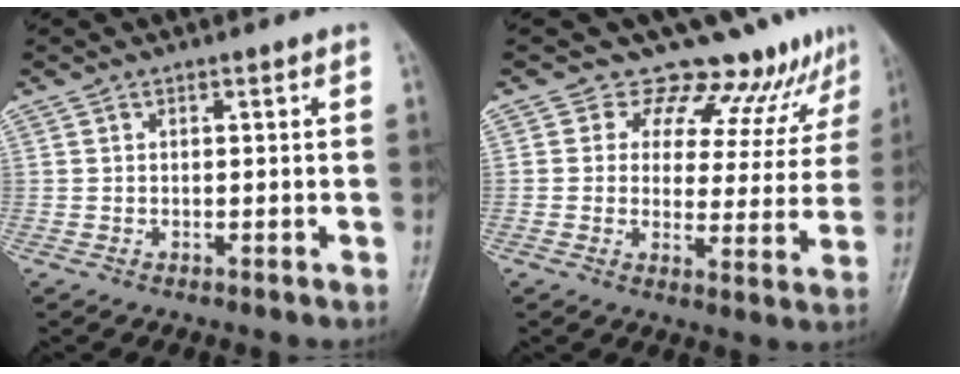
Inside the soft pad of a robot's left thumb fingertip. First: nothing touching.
{"total": 11.6, "force": [10.1, 5.2, 1.9], "torque": [0.024, -0.062, 0.114]}